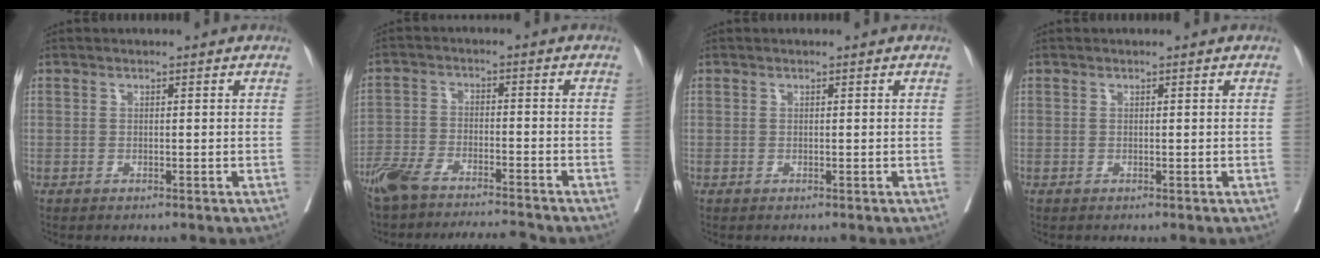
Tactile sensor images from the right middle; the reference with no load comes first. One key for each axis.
{"total": 11.2, "fx": -10.0, "fy": 1.4, "fz": 4.9, "tx": -0.091, "ty": -0.002, "tz": -0.168}
{"total": 0.0}
{"total": 0.0}